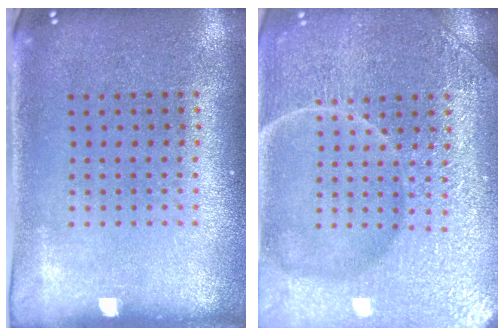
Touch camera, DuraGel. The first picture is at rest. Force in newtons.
{"total": 7.5, "press": 7.4, "slide": 1.0}